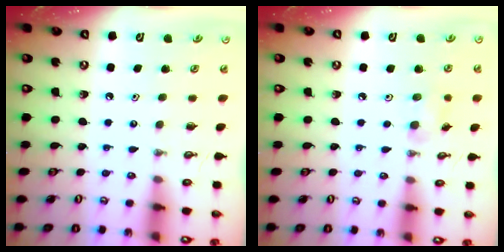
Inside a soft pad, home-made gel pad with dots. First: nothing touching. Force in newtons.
{"total": 6.3, "press": 6.2, "slide": 1.3}